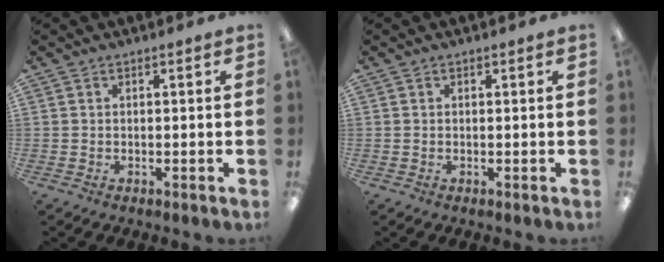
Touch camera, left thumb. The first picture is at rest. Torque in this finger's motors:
{"motor_torque": [-0.33, -0.28, -0.17, 0.10, 0.00]}